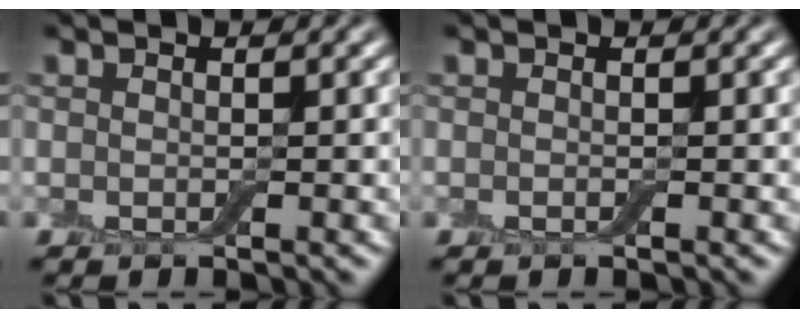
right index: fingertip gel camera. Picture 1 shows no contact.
{"total": 0.0}